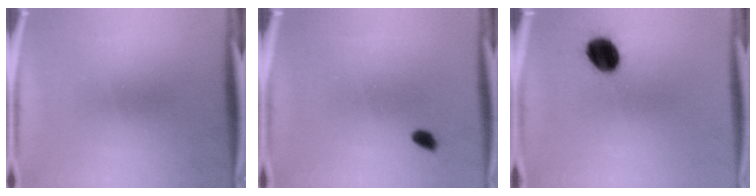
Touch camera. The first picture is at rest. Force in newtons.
{"total": 1.5}
{"total": 9.3}